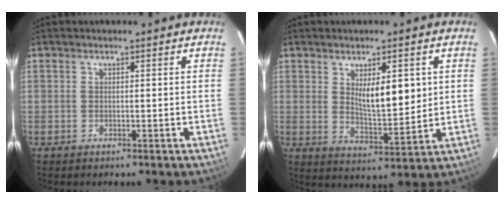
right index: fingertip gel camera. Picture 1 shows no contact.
{"total": 8.0, "force": [2.2, 2.3, 7.3], "torque": [-0.119, -0.012, 0.043]}